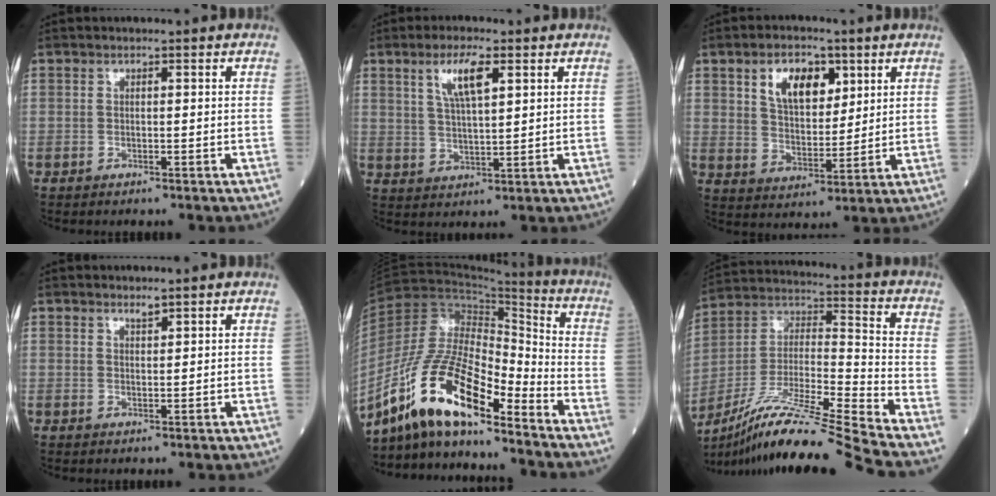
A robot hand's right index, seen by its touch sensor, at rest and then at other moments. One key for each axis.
{"total": 6.4, "fx": 3.1, "fy": 1.3, "fz": 5.4, "tx": -0.105, "ty": 0.005, "tz": 0.058}
{"total": 8.5, "fx": 4.0, "fy": 4.5, "fz": 6.0, "tx": -0.108, "ty": 0.011, "tz": 0.076}
{"total": 1.0, "fx": 1.0, "fy": 0.0, "fz": 0.3, "tx": -0.009, "ty": -0.006, "tz": 0.018}
{"total": 14.6, "fx": -10.8, "fy": 3.1, "fz": 9.3, "tx": -0.193, "ty": 0.016, "tz": -0.199}
{"total": 20.7, "fx": -17.6, "fy": -2.1, "fz": 10.8, "tx": -0.229, "ty": -0.014, "tz": -0.323}